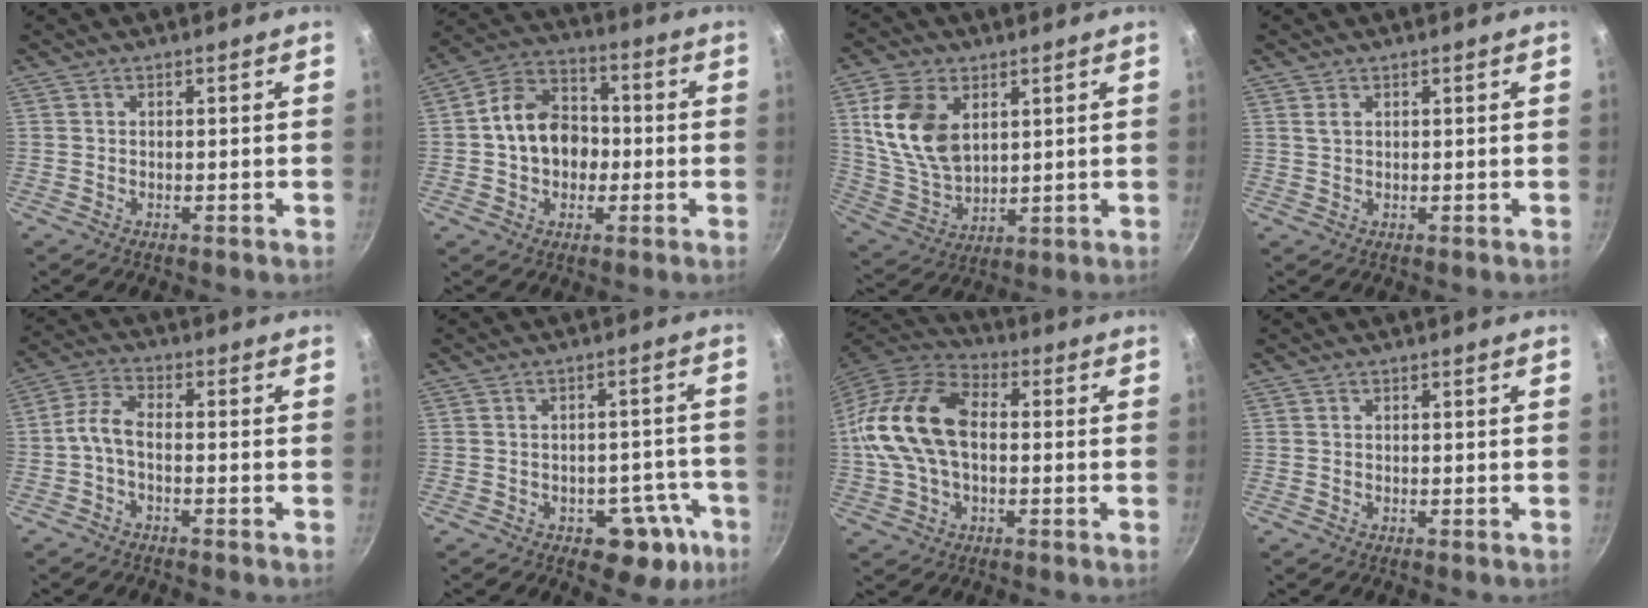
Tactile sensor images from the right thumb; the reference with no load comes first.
{"total": 12.5, "force": [-0.6, 9.7, 7.8], "torque": [-0.098, 0.030, -0.024]}
{"total": 14.3, "force": [4.4, 9.3, 9.9], "torque": [-0.174, -0.021, 0.098]}
{"total": 1.3, "force": [0.6, 0.8, 0.8], "torque": [-0.015, 0.000, 0.013]}
{"total": 4.7, "force": [-1.8, 2.1, 3.8], "torque": [-0.089, 0.027, -0.045]}
{"total": 9.9, "force": [-4.8, 6.4, 5.9], "torque": [-0.009, 0.046, -0.044]}
{"total": 18.2, "force": [0.4, 11.6, 14.0], "torque": [-0.257, 0.034, -0.005]}
{"total": 0.0}